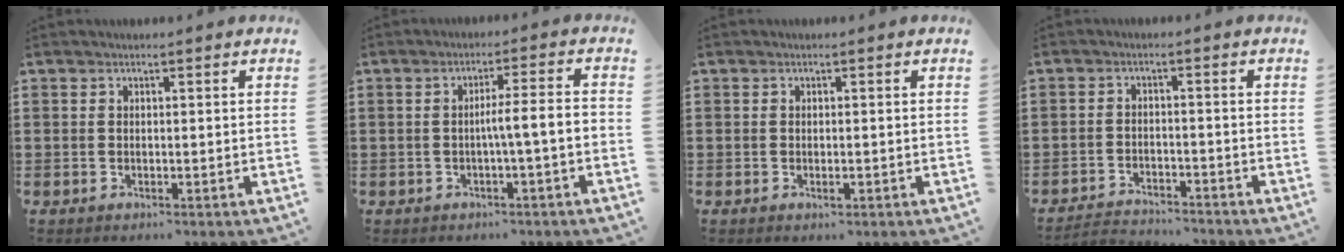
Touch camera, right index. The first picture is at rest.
{"total": 4.3, "force": [-1.0, 0.0, 4.2], "torque": [-0.077, -0.002, -0.022]}
{"total": 1.0, "force": [-0.3, 0.3, 0.9], "torque": [-0.017, -0.004, -0.005]}
{"total": 2.7, "force": [-2.7, 0.3, 0.0], "torque": [-0.009, 0.001, -0.060]}